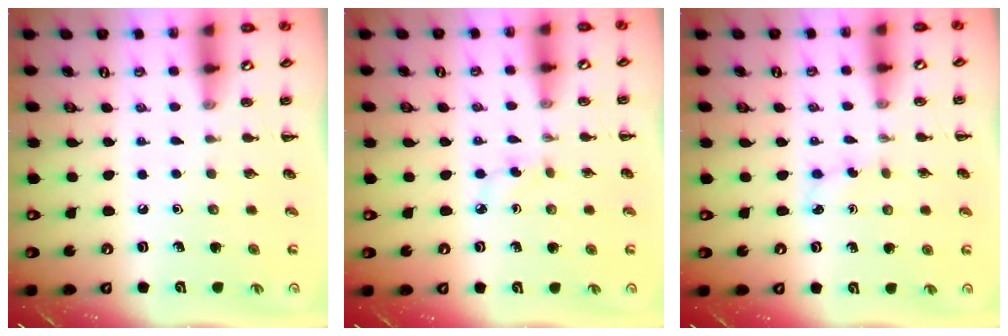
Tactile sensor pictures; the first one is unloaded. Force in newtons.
{"total": 2.9, "press": 2.7, "slide": 1.1}
{"total": 3.0, "press": 2.8, "slide": 0.9}